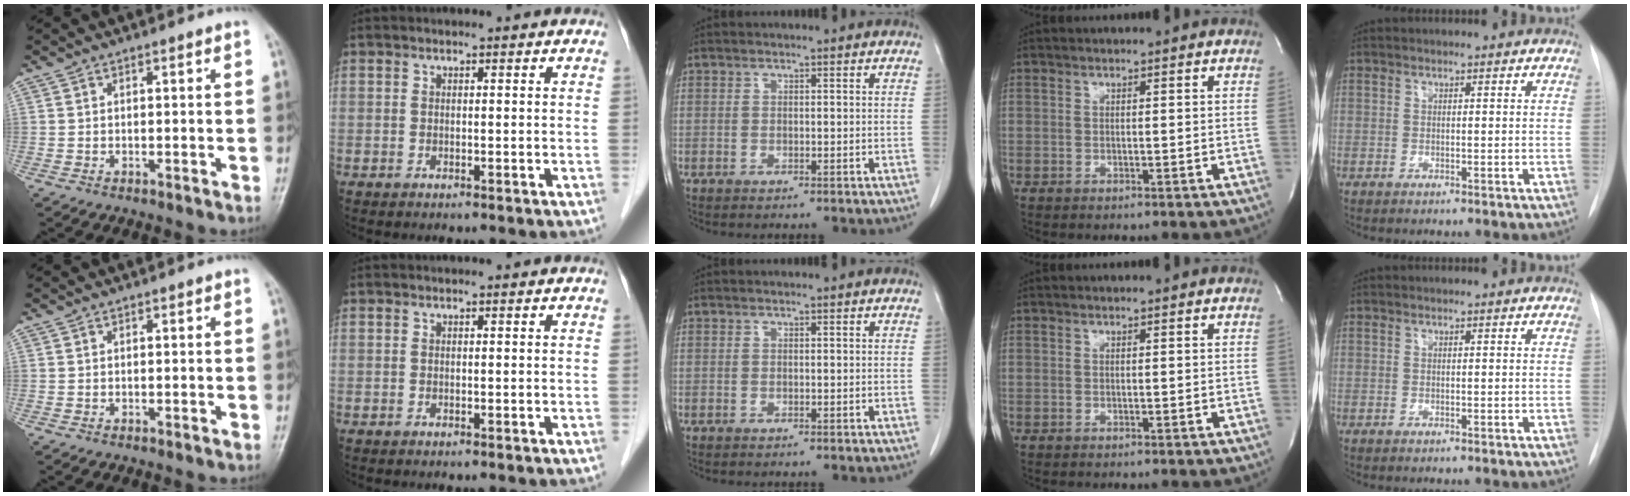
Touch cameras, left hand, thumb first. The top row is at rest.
{}